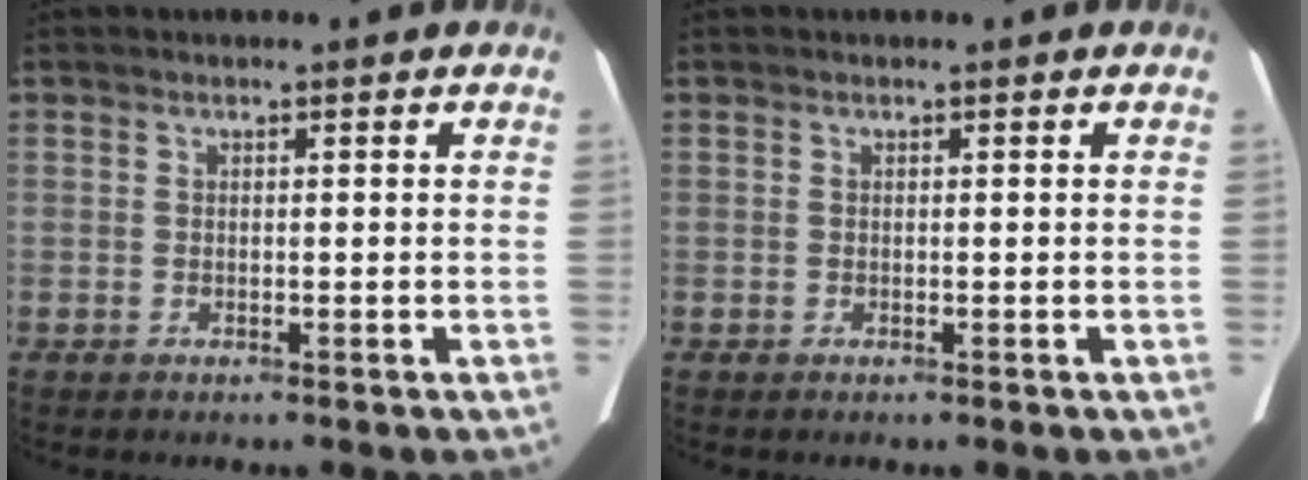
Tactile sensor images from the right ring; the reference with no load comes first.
{"total": 0.0}